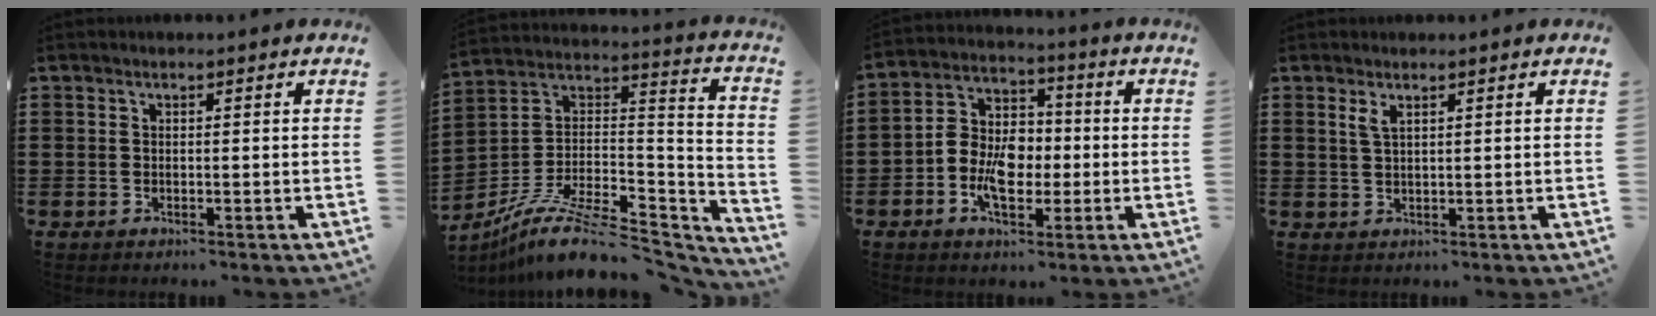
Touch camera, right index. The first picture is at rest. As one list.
[{"total": 12.4, "force": [-8.8, 4.0, 7.9], "torque": [-0.141, 0.018, -0.161]}, {"total": 7.9, "force": [-1.9, 5.8, 5.1], "torque": [-0.116, 0.008, -0.043]}, {"total": 1.7, "force": [1.0, 0.5, 1.3], "torque": [-0.029, 0.003, 0.017]}]